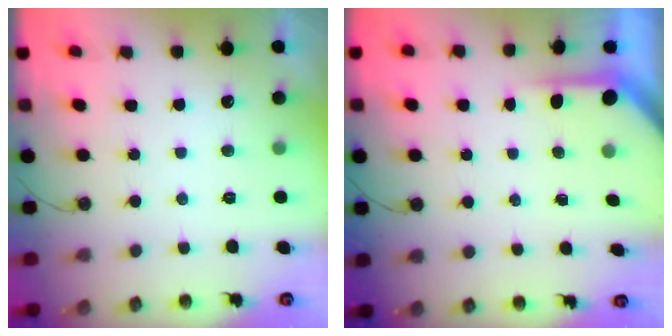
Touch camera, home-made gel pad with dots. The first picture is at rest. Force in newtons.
{"total": 3.9, "press": 3.9, "slide": 0.3}